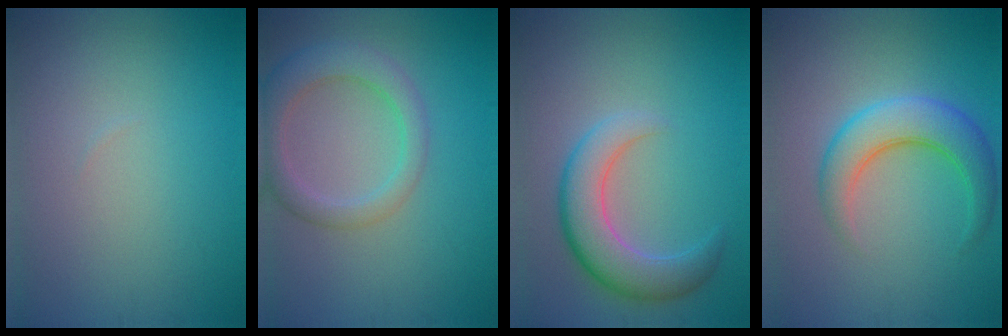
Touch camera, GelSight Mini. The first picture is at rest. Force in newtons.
{"total": 4.1, "press": 4.1, "slide": 0.2}
{"total": 5.5, "press": 5.5, "slide": 0.5}
{"total": 5.0, "press": 5.0, "slide": 0.1}